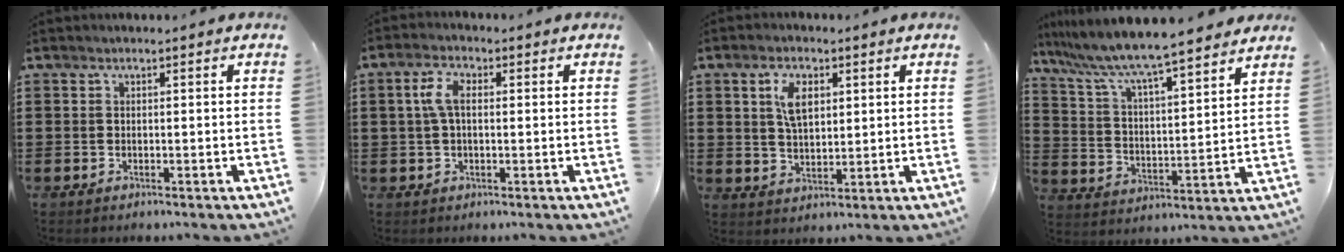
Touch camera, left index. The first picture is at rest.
{"total": 4.8, "force": [0.7, 2.2, 4.2], "torque": [-0.095, 0.009, 0.007]}
{"total": 5.6, "force": [2.2, 2.7, 4.4], "torque": [-0.087, 0.007, 0.037]}
{"total": 7.4, "force": [6.8, 0.0, 3.0], "torque": [-0.091, -0.048, 0.110]}